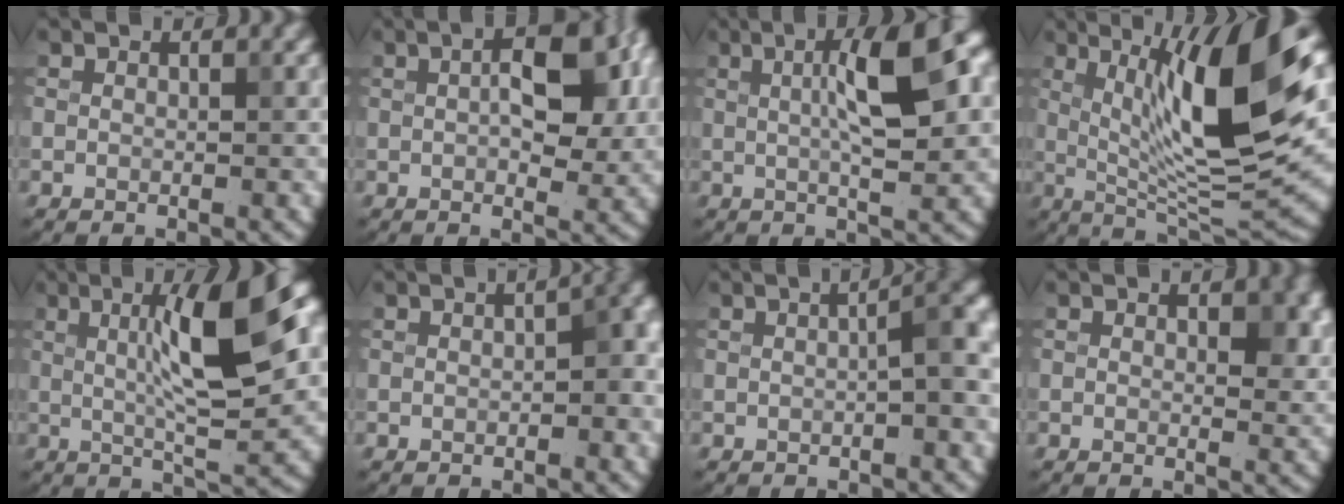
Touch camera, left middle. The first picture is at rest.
{"total": 6.7, "force": [1.5, 3.2, 5.7], "torque": [-0.082, 0.009, 0.025]}
{"total": 7.3, "force": [1.6, 1.5, 7.0], "torque": [-0.106, 0.016, 0.026]}
{"total": 12.2, "force": [3.1, 2.2, 11.6], "torque": [-0.175, 0.003, 0.060]}
{"total": 9.5, "force": [2.1, 1.8, 9.1], "torque": [-0.133, 0.013, 0.036]}
{"total": 5.6, "force": [0.2, 3.1, 4.6], "torque": [-0.029, 0.016, 0.007]}
{"total": 4.4, "force": [0.5, 1.4, 4.1], "torque": [-0.052, 0.019, 0.010]}
{"total": 2.9, "force": [1.0, 1.7, 2.1], "torque": [-0.027, -0.004, 0.016]}